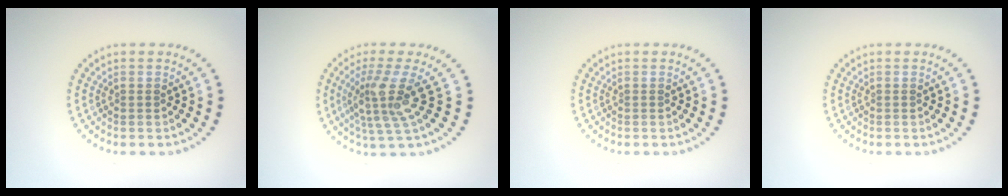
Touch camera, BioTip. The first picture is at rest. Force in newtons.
{"total": 4.3, "press": 3.1, "slide": 3.0}
{"total": 0.0}
{"total": 0.0}